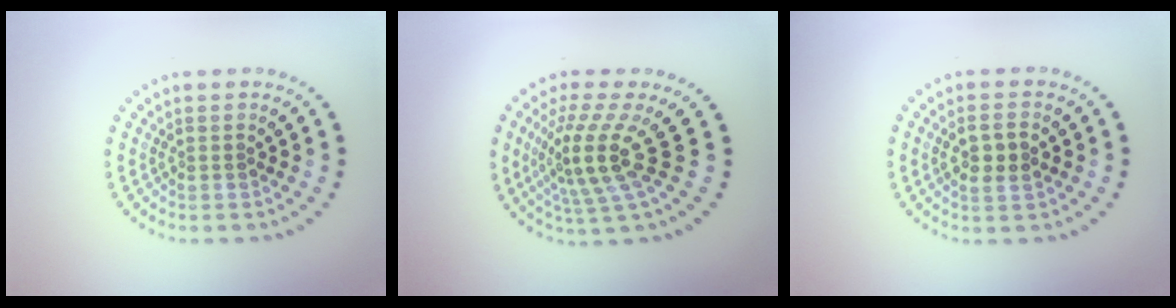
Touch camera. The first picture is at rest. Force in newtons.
{"total": 4.9, "press": 3.5, "slide": 3.4}
{"total": 2.7, "press": 2.7, "slide": 0.6}